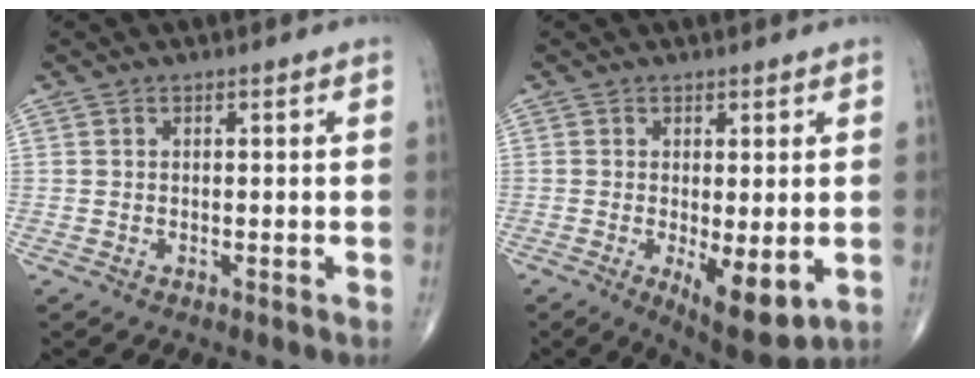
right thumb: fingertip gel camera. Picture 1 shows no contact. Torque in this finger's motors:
{"motor_torque": [-0.26, 0.62, 0.01, -0.04, 0.04]}